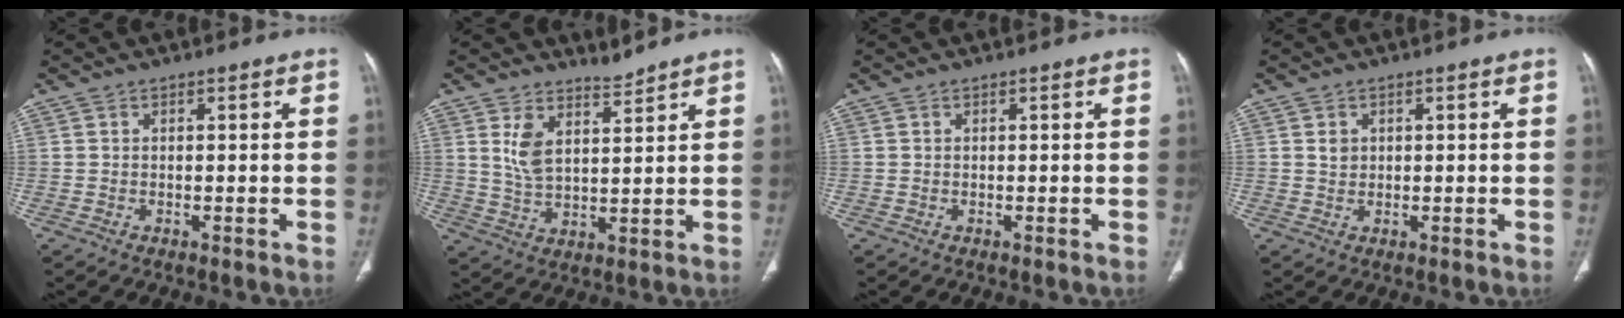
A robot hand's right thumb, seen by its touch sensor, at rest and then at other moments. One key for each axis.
{"total": 5.7, "fx": 4.2, "fy": 2.2, "fz": 3.1, "tx": -0.051, "ty": -0.037, "tz": 0.088}
{"total": 0.0}
{"total": 1.6, "fx": 0.6, "fy": 1.4, "fz": 0.7, "tx": -0.003, "ty": -0.003, "tz": 0.011}